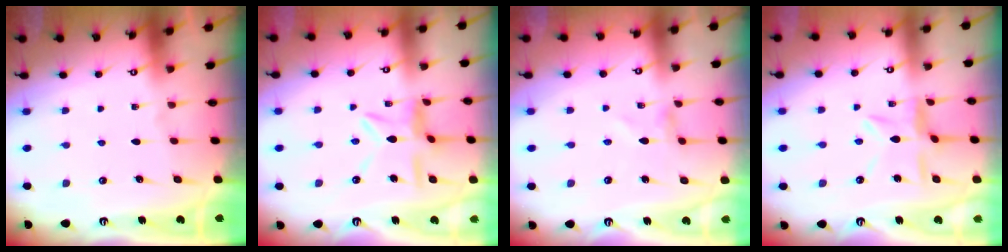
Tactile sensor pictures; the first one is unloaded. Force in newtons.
{"total": 8.1, "press": 8.1, "slide": 0.7}
{"total": 0.9, "press": 0.9, "slide": 0.4}
{"total": 7.8, "press": 7.7, "slide": 0.6}